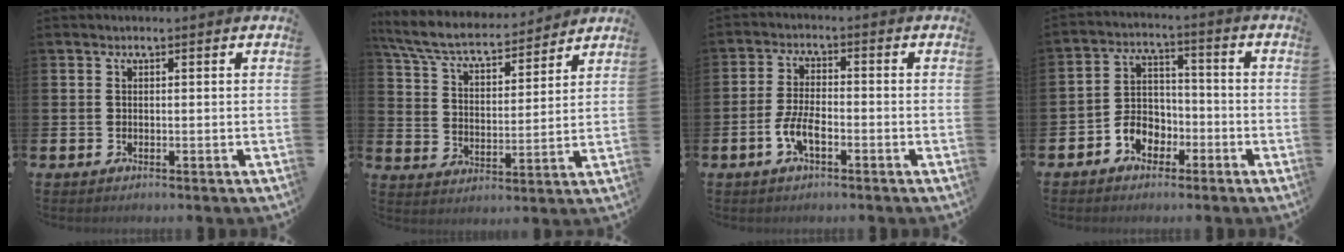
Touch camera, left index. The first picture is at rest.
{"total": 7.3, "force": [6.6, 1.8, 2.6], "torque": [-0.086, -0.042, 0.115]}
{"total": 4.4, "force": [-1.8, 1.8, 3.6], "torque": [-0.082, 0.006, -0.035]}
{"total": 4.6, "force": [-2.4, 3.7, 1.4], "torque": [-0.031, 0.004, -0.051]}